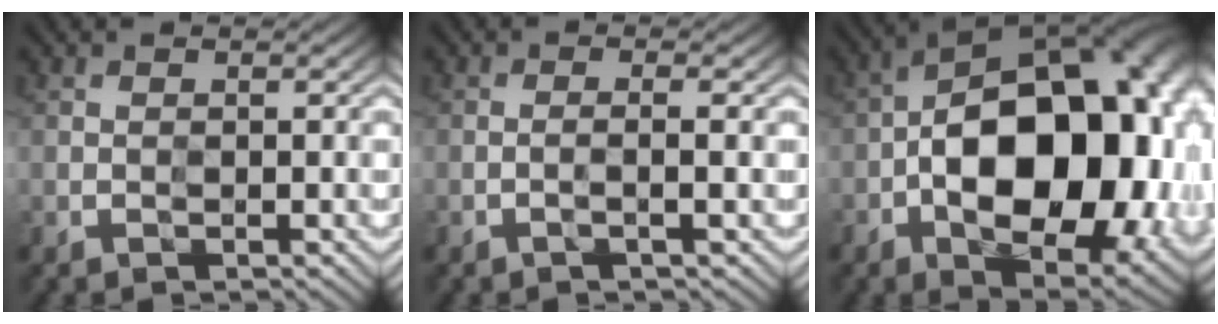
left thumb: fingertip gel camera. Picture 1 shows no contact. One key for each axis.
{"total": 1.8, "fx": -0.6, "fy": 0.3, "fz": 1.7, "tx": -0.027, "ty": 0.005, "tz": -0.011}
{"total": 20.7, "fx": -3.2, "fy": 12.6, "fz": 16.1, "tx": -0.244, "ty": -0.010, "tz": -0.043}